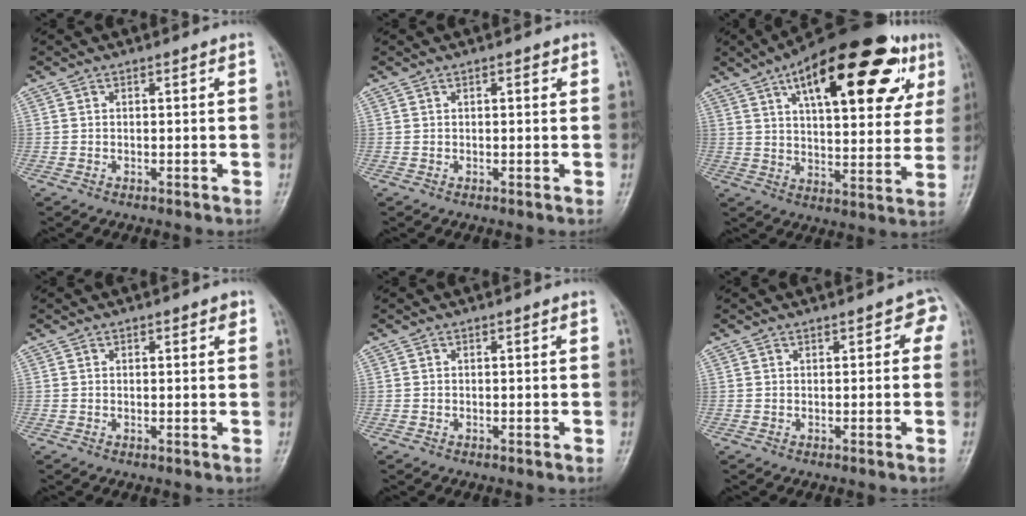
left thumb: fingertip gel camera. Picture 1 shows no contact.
{"total": 1.4, "force": [0.7, 0.8, 1.0], "torque": [-0.007, 0.001, 0.006]}
{"total": 27.9, "force": [12.8, 11.1, 22.2], "torque": [-0.296, 0.000, 0.186]}
{"total": 1.7, "force": [0.9, 0.8, 1.1], "torque": [-0.005, -0.002, 0.010]}
{"total": 0.0}
{"total": 2.3, "force": [1.0, 1.6, 1.4], "torque": [0.009, 0.004, 0.005]}